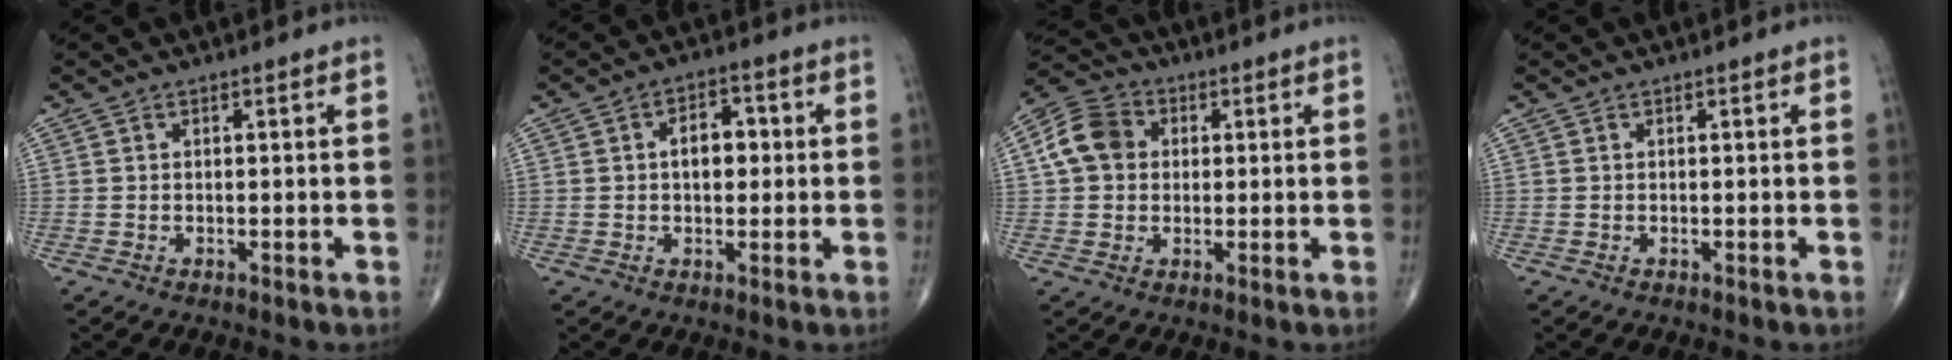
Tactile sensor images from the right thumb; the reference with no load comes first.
{"total": 6.0, "force": [0.5, 3.7, 4.6], "torque": [-0.050, 0.013, 0.001]}
{"total": 8.5, "force": [1.3, 7.0, 4.6], "torque": [-0.077, 0.016, 0.013]}
{"total": 0.0}